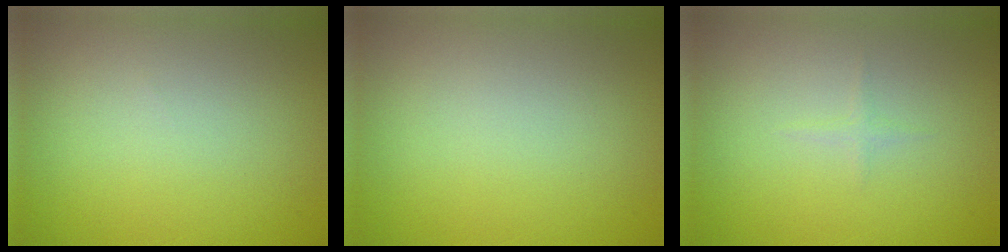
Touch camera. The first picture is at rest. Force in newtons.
{"total": 0.0}
{"total": 0.6, "press": 0.6, "slide": 0.0}